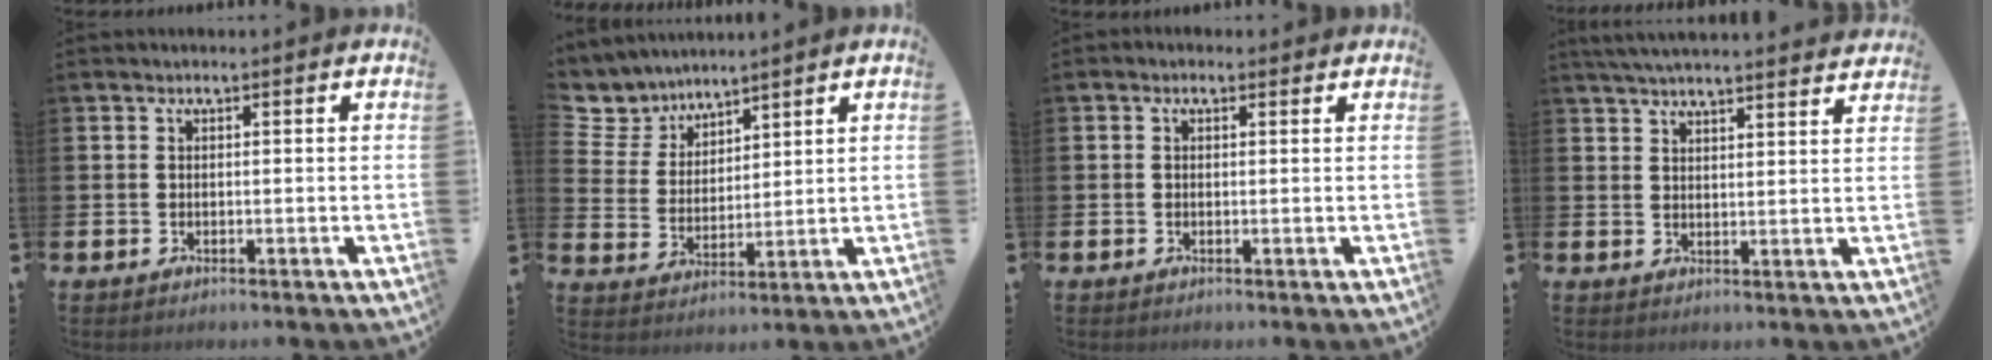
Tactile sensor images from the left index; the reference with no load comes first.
{"total": 5.6, "force": [5.1, 2.4, -0.2], "torque": [-0.034, -0.031, 0.094]}
{"total": 0.7, "force": [0.2, 0.6, 0.4], "torque": [-0.006, 0.007, 0.002]}
{"total": 4.7, "force": [4.6, 0.0, 0.7], "torque": [-0.034, -0.019, 0.085]}